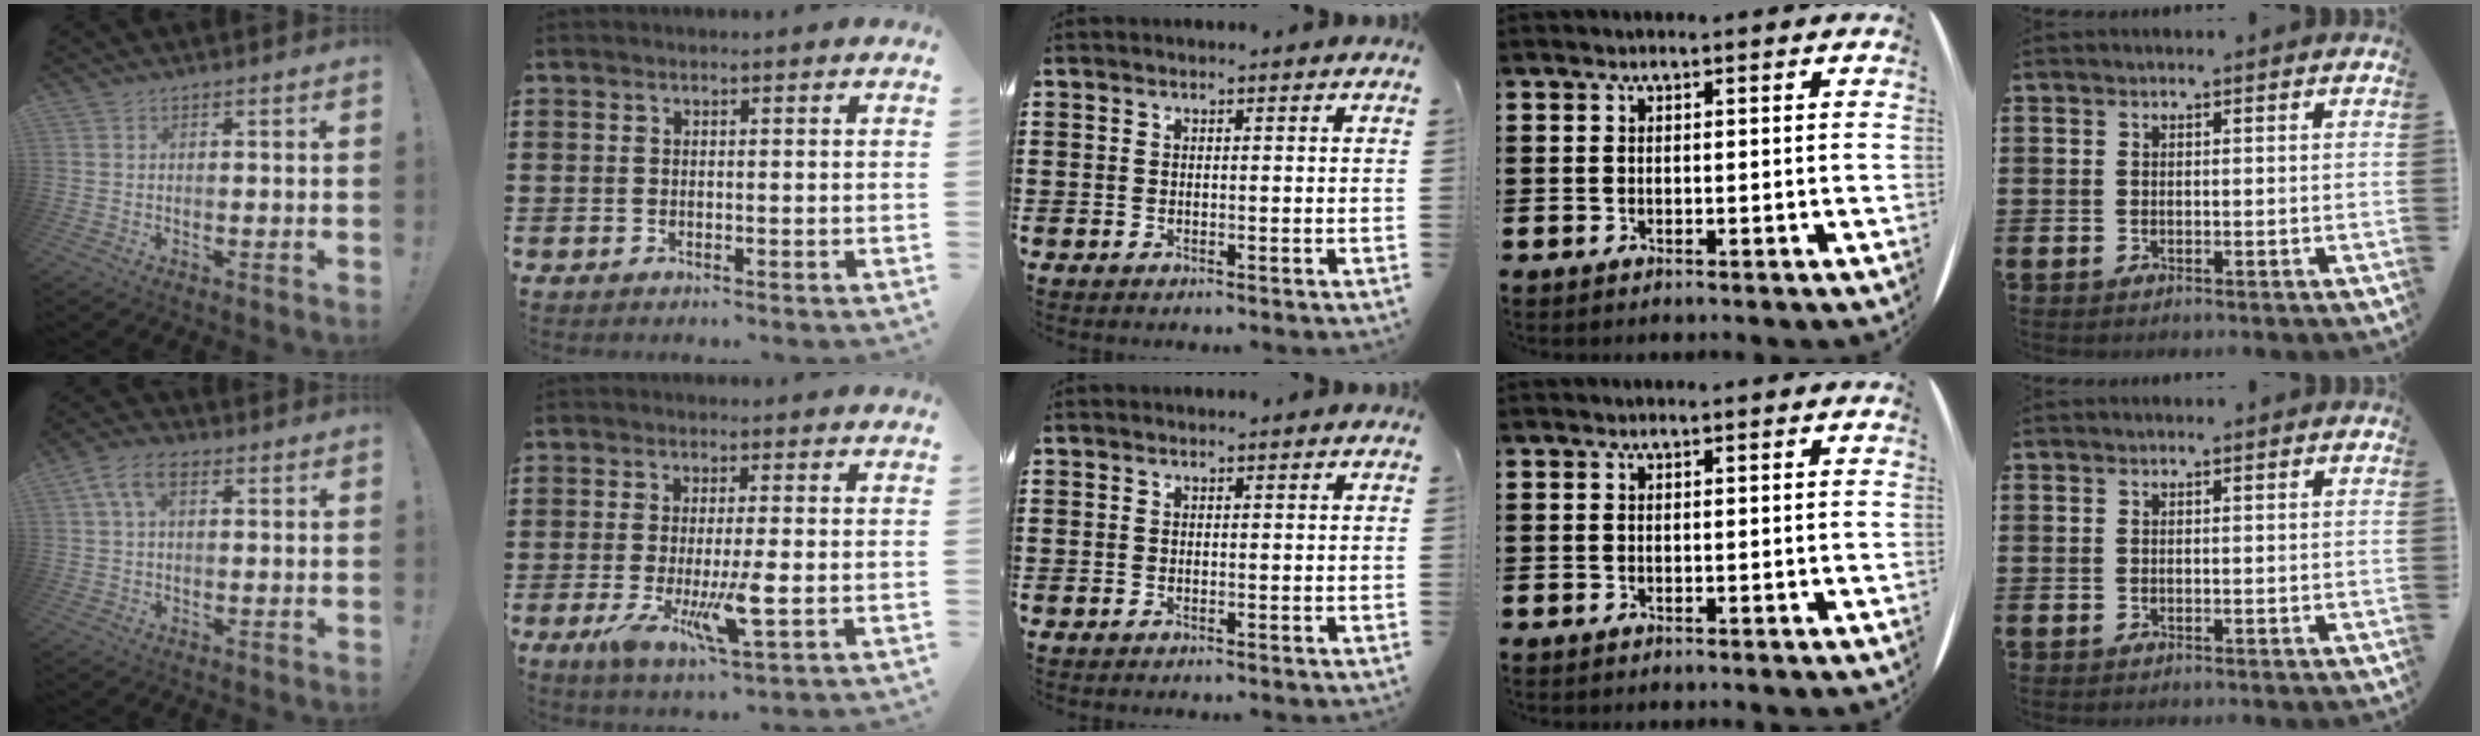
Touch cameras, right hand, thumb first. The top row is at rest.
{"thumb": {"total": 6.9, "force": [2.1, 4.1, 5.2], "torque": [-0.102, 0.010, 0.041]}, "index": {"total": 8.3, "force": [-2.1, 1.8, 7.8], "torque": [-0.152, -0.021, -0.033]}}